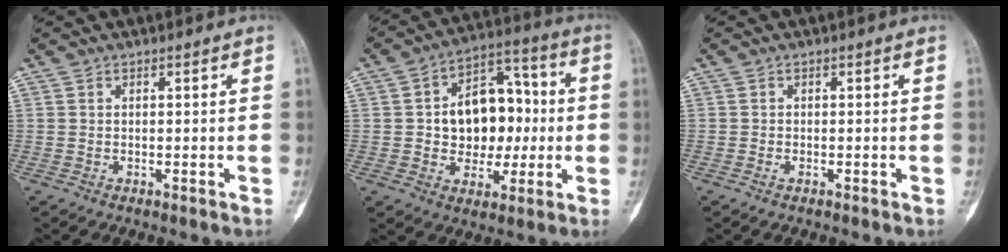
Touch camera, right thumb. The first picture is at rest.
{"total": 12.9, "force": [-0.1, 9.3, 9.0], "torque": [-0.082, 0.033, -0.002]}
{"total": 0.6, "force": [-0.3, 0.2, 0.4], "torque": [-0.011, 0.000, -0.007]}